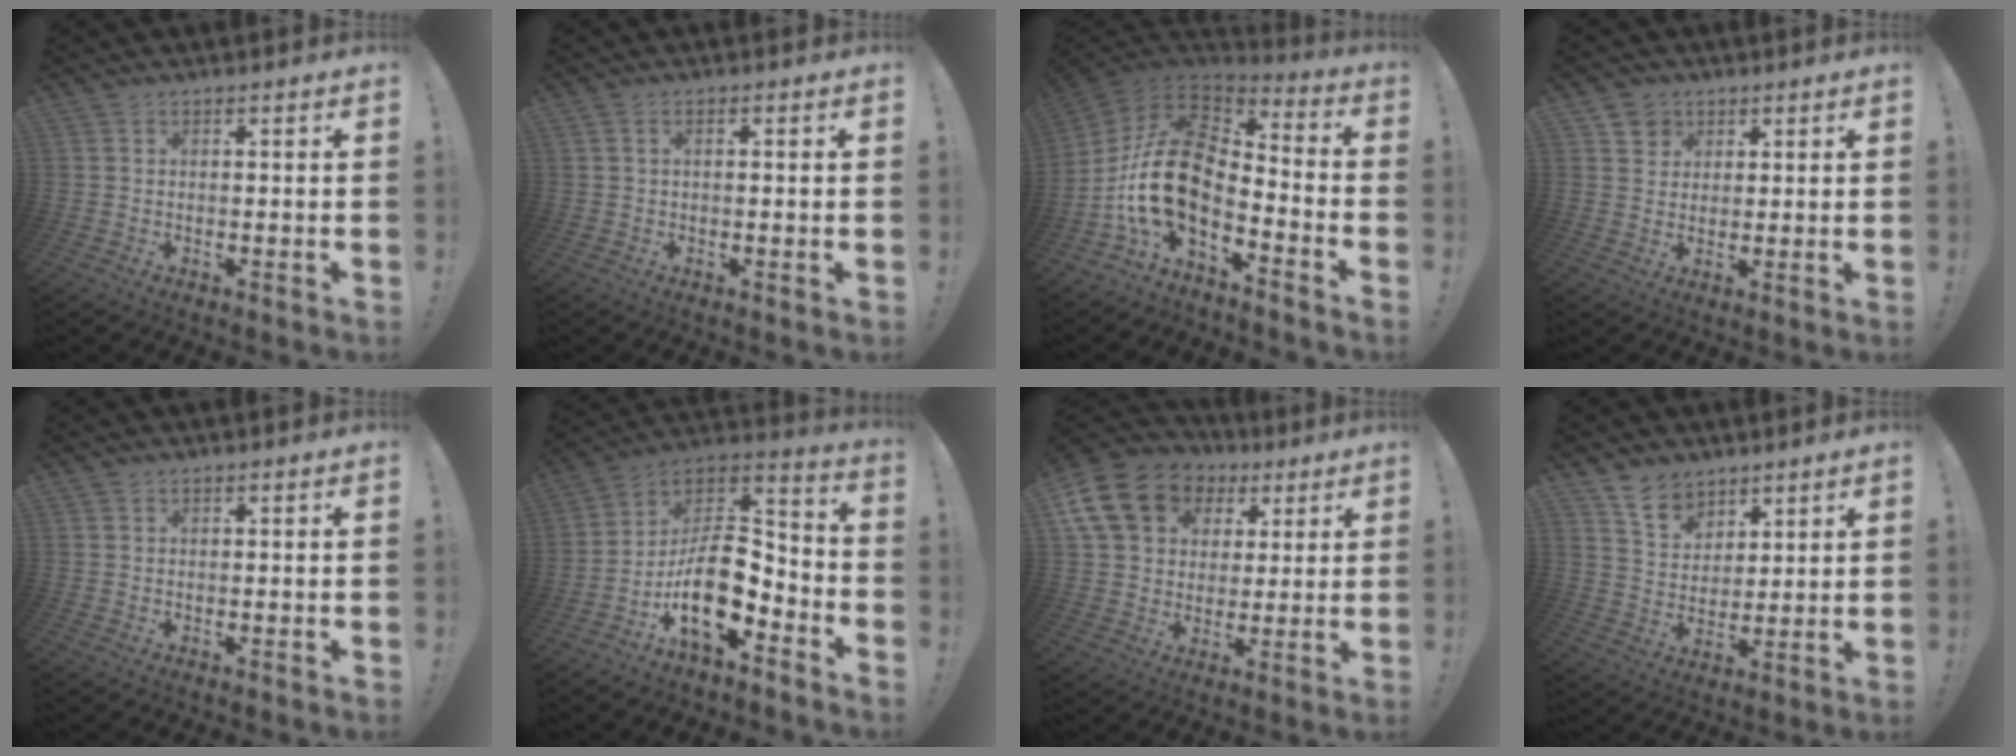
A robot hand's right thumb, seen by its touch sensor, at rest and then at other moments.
{"total": 1.5, "force": [-0.4, 0.1, 1.5], "torque": [-0.032, 0.005, -0.007]}
{"total": 17.0, "force": [-3.4, 9.4, 13.7], "torque": [-0.273, 0.003, -0.060]}
{"total": 5.0, "force": [2.8, 4.2, 0.4], "torque": [0.005, -0.014, 0.050]}
{"total": 0.5, "force": [0.5, 0.2, 0.1], "torque": [0.001, -0.002, 0.010]}
{"total": 17.1, "force": [-6.0, 9.3, 13.1], "torque": [-0.225, 0.028, -0.093]}
{"total": 16.7, "force": [6.9, 13.2, 7.6], "torque": [-0.117, -0.024, 0.144]}
{"total": 9.2, "force": [7.2, 5.4, 2.1], "torque": [-0.029, -0.049, 0.137]}